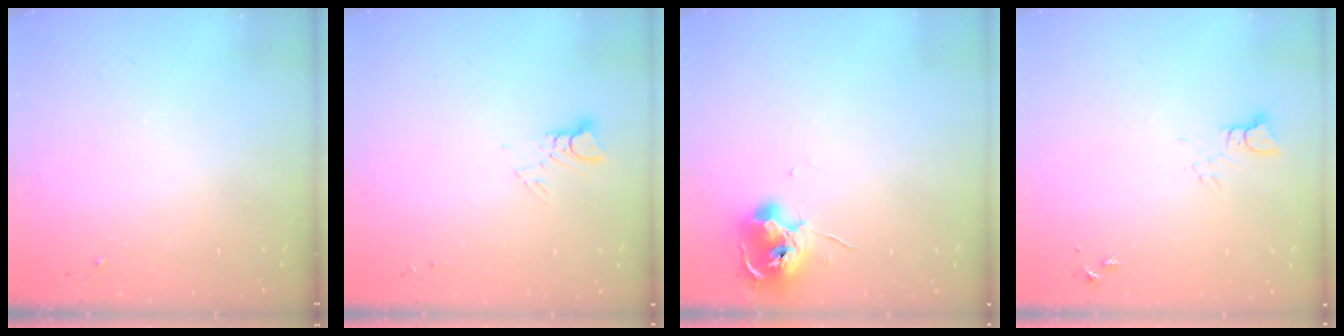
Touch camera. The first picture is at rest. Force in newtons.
{"total": 2.9, "press": 2.9, "slide": 0.2}
{"total": 10.5, "press": 10.4, "slide": 1.0}
{"total": 4.4, "press": 4.4, "slide": 0.4}